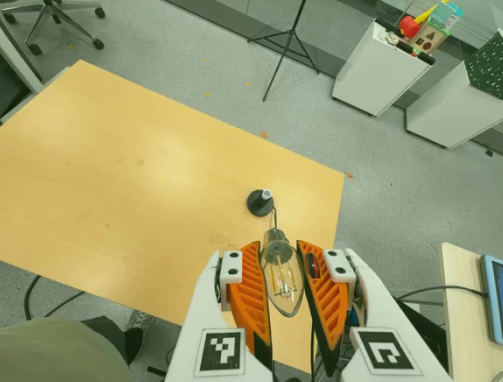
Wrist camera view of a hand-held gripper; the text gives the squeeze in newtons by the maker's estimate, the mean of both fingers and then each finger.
{"total": 20.5, "left": 22.4, "right": 18.6}